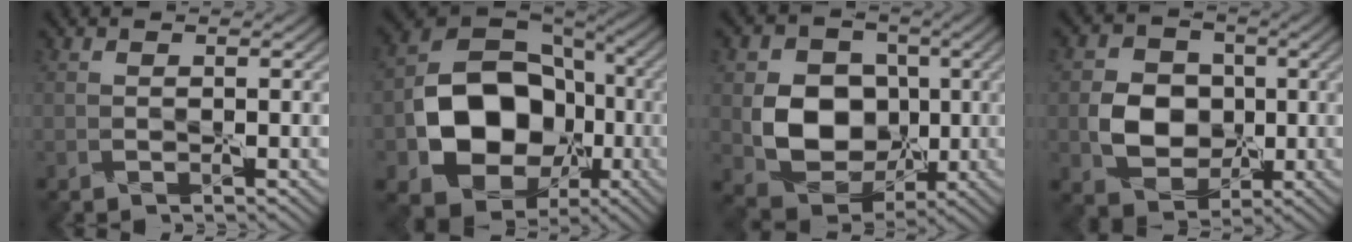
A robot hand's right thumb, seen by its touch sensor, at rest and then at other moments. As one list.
[{"total": 13.9, "force": [-3.1, 11.0, 8.0], "torque": [-0.140, -0.030, -0.051]}, {"total": 8.2, "force": [0.2, 7.0, 4.3], "torque": [-0.094, -0.005, -0.002]}, {"total": 5.2, "force": [0.0, 4.6, 2.4], "torque": [-0.051, 0.006, -0.013]}]